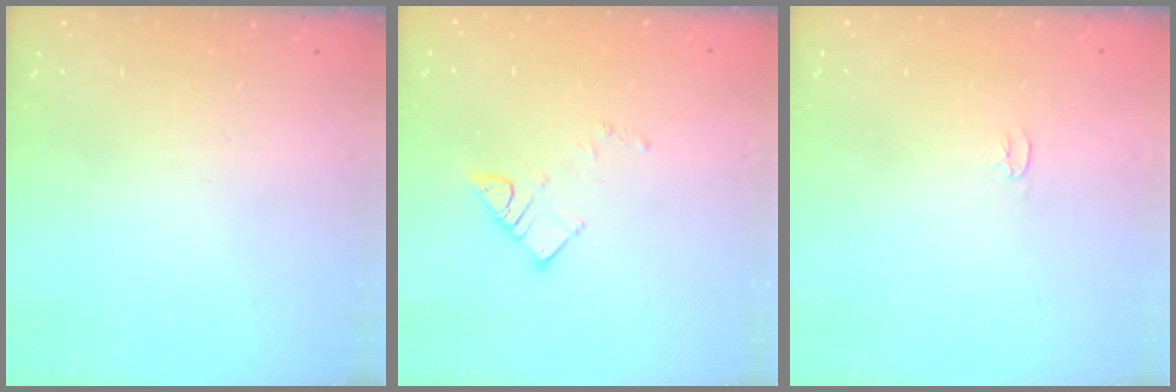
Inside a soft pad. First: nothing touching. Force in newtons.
{"total": 5.9, "press": 5.9, "slide": 0.3}
{"total": 2.5, "press": 2.5, "slide": 0.3}